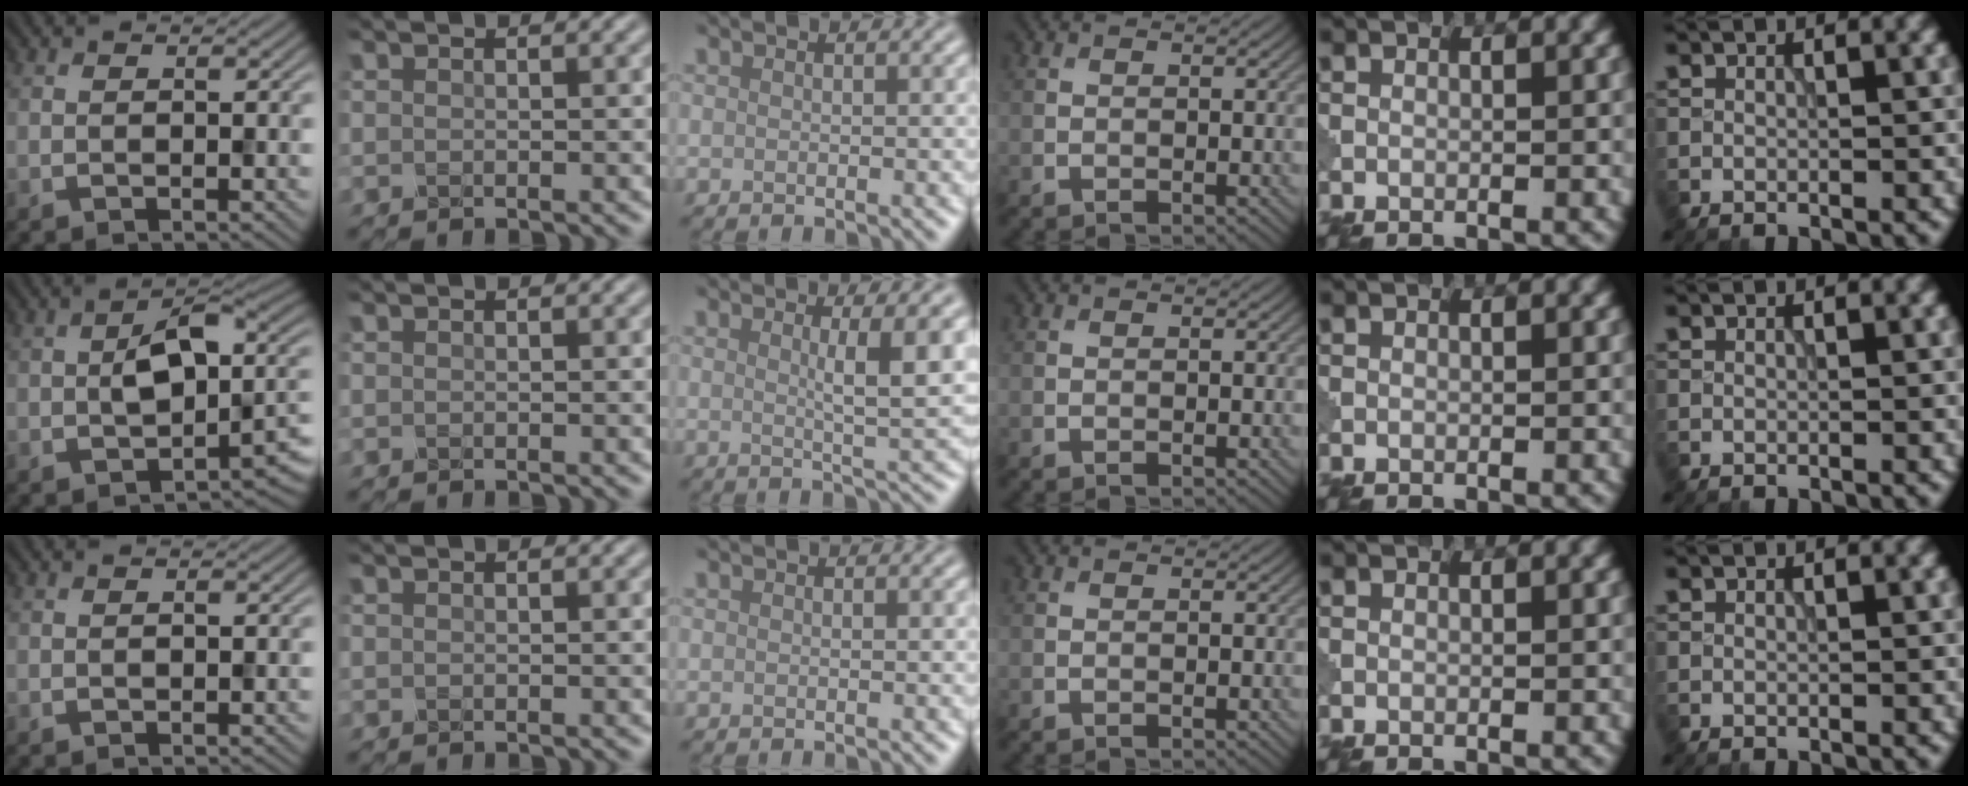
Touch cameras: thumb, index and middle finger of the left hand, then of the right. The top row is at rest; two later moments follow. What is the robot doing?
{"motion": "shake", "object": "medicine bottle"}